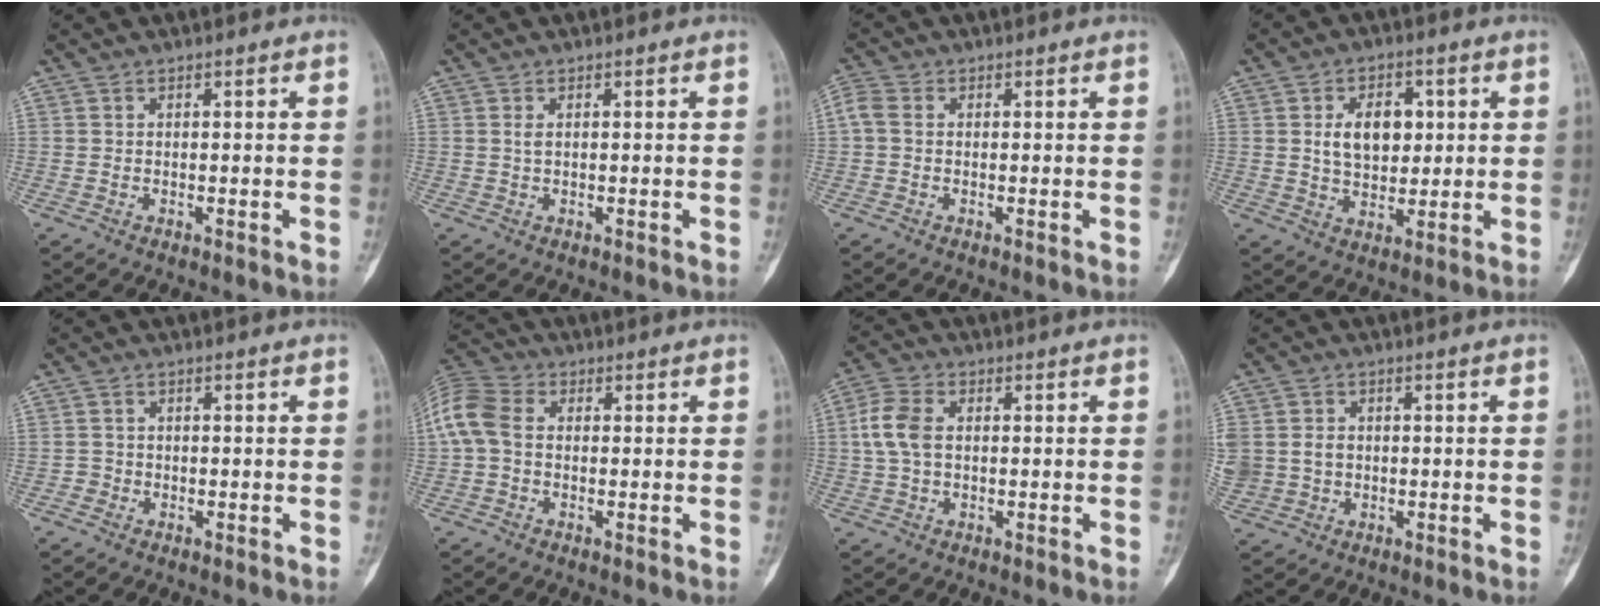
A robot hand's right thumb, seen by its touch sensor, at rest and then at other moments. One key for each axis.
{"total": 0.7, "fx": 0.2, "fy": 0.4, "fz": 0.6, "tx": -0.011, "ty": 0.002, "tz": 0.004}
{"total": 3.0, "fx": 0.2, "fy": 2.2, "fz": 2.0, "tx": -0.050, "ty": 0.008, "tz": -0.008}
{"total": 9.1, "fx": 1.8, "fy": 6.1, "fz": 6.6, "tx": -0.078, "ty": -0.006, "tz": 0.034}
{"total": 1.2, "fx": -0.6, "fy": 1.1, "fz": -0.1, "tx": 0.014, "ty": 0.008, "tz": -0.018}
{"total": 8.7, "fx": 0.2, "fy": 6.3, "fz": 6.0, "tx": -0.134, "ty": 0.026, "tz": -0.007}
{"total": 6.4, "fx": 0.4, "fy": 4.3, "fz": 4.8, "tx": -0.105, "ty": 0.016, "tz": 0.002}
{"total": 8.0, "fx": 0.2, "fy": 7.0, "fz": 3.8, "tx": -0.098, "ty": 0.015, "tz": 0.016}